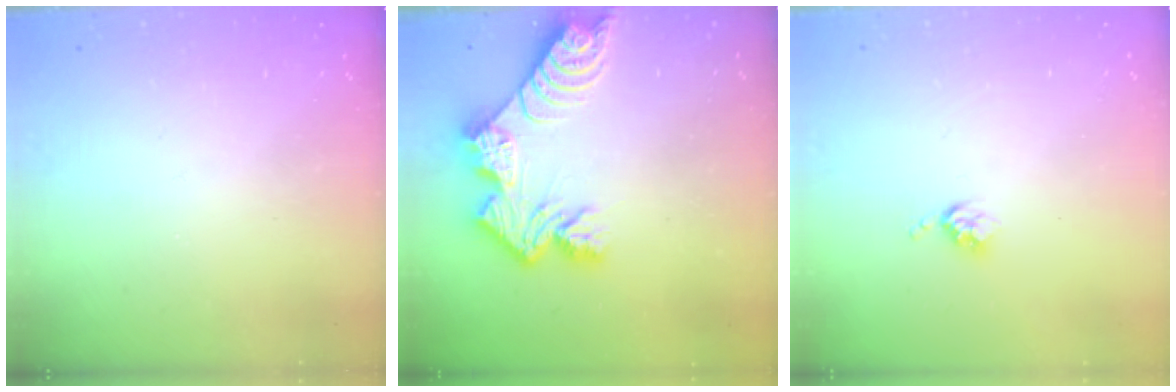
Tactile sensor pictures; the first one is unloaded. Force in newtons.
{"total": 11.9, "press": 11.8, "slide": 1.0}
{"total": 3.6, "press": 3.6, "slide": 0.4}